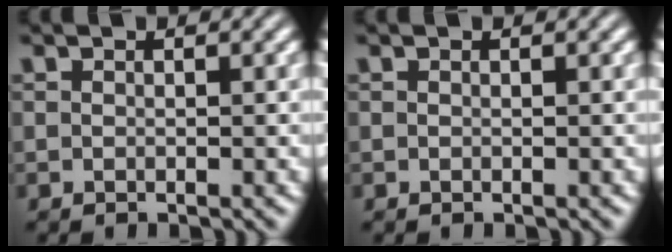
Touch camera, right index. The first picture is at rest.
{"total": 0.0}